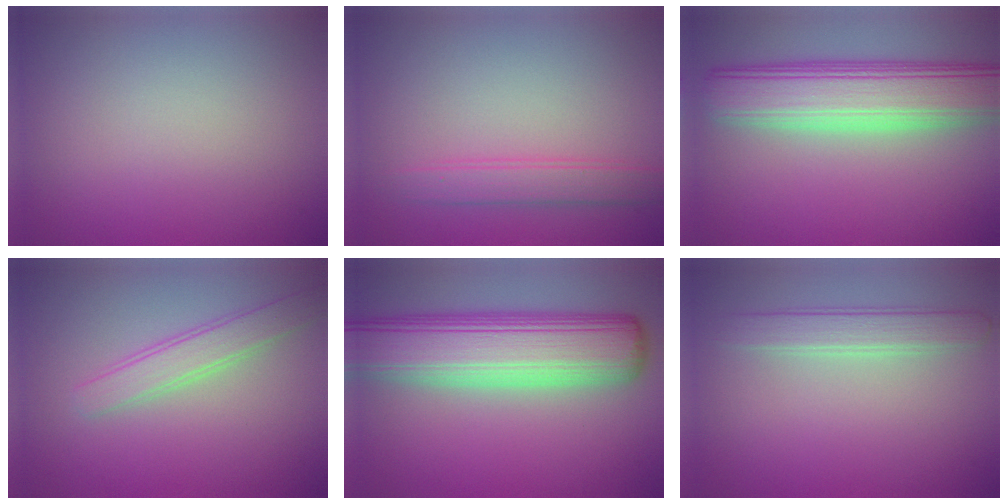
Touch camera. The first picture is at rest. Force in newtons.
{"total": 2.6, "press": 2.6, "slide": 0.0}
{"total": 8.6, "press": 8.6, "slide": 0.4}
{"total": 2.7, "press": 2.7, "slide": 0.1}
{"total": 10.5, "press": 10.4, "slide": 0.9}
{"total": 2.6, "press": 2.6, "slide": 0.1}